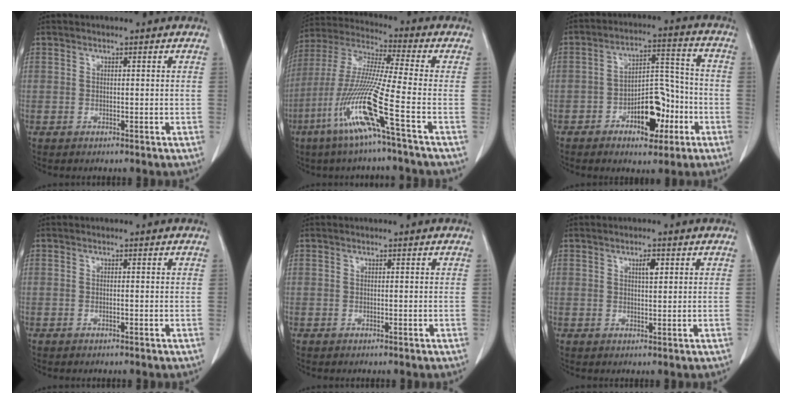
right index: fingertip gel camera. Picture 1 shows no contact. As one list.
[{"total": 14.9, "force": [-6.7, -1.6, 13.2], "torque": [-0.279, -0.025, -0.136]}, {"total": 10.2, "force": [-4.4, 4.8, 7.8], "torque": [-0.124, 0.025, -0.063]}, {"total": 0.0}, {"total": 0.0}, {"total": 2.0, "force": [0.9, 0.5, 1.7], "torque": [-0.030, -0.002, 0.013]}]